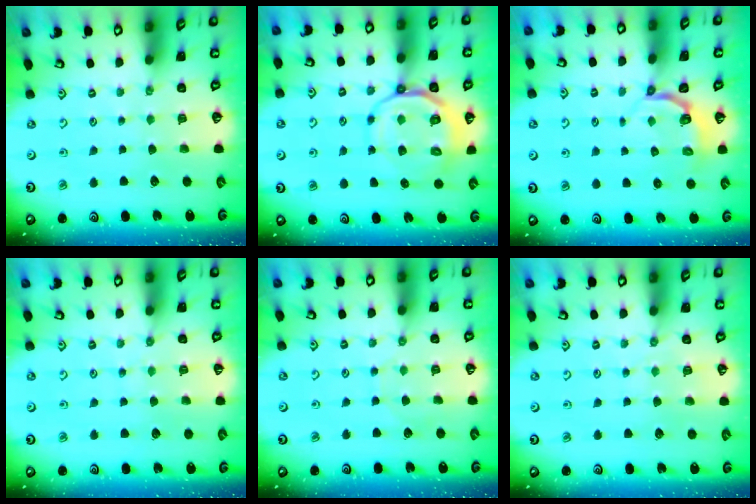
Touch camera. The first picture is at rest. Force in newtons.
{"total": 11.6, "press": 11.3, "slide": 2.7}
{"total": 3.5, "press": 2.6, "slide": 2.3}
{"total": 5.1, "press": 5.1, "slide": 0.6}
{"total": 2.8, "press": 2.8, "slide": 0.3}
{"total": 2.8, "press": 2.8, "slide": 0.3}